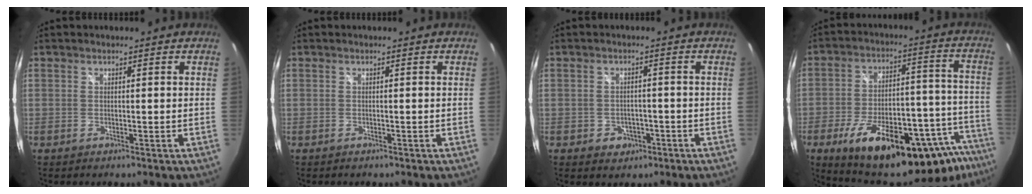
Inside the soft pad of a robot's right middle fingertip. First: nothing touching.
{"total": 0.0}
{"total": 3.8, "force": [-1.8, 3.1, 1.2], "torque": [-0.031, 0.006, -0.016]}
{"total": 30.3, "force": [-21.0, 10.1, 19.4], "torque": [-0.264, -0.001, -0.282]}